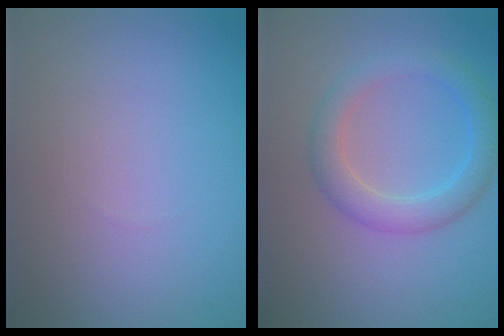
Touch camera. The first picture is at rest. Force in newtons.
{"total": 3.5, "press": 3.5, "slide": 0.2}